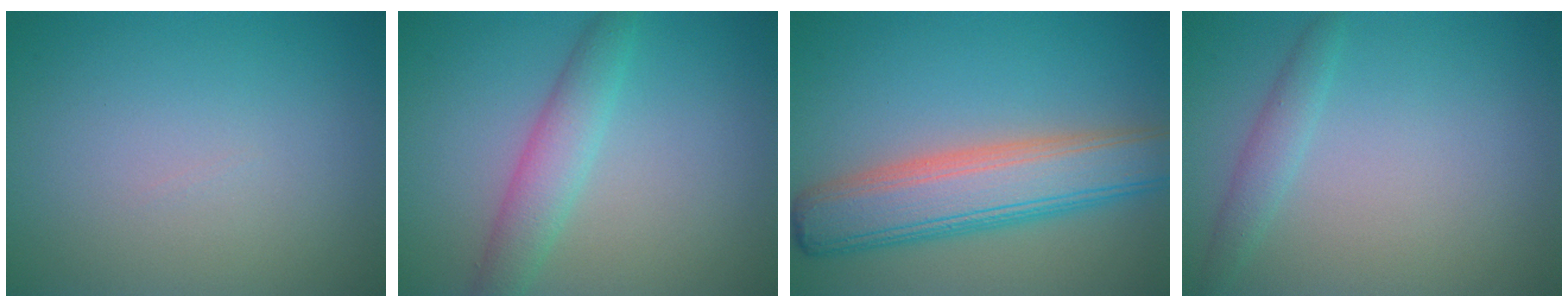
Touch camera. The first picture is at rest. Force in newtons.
{"total": 3.2, "press": 3.2, "slide": 0.1}
{"total": 7.7, "press": 7.7, "slide": 0.4}
{"total": 1.6, "press": 1.6, "slide": 0.0}